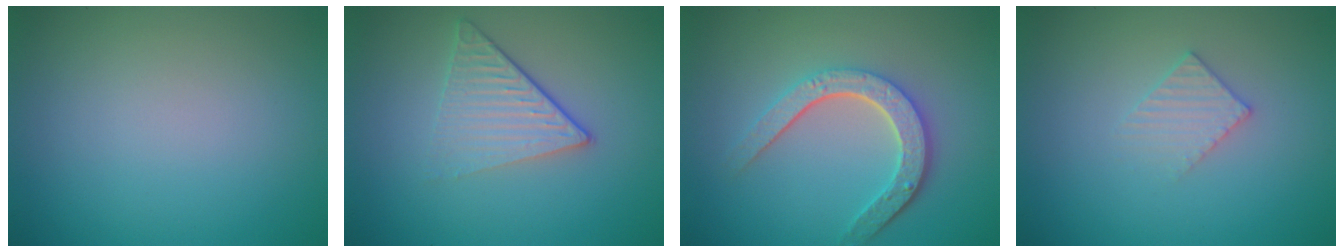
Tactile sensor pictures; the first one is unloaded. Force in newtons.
{"total": 3.7, "press": 2.7, "slide": 2.6}
{"total": 4.6, "press": 3.5, "slide": 3.0}
{"total": 1.9, "press": 1.9, "slide": 0.2}